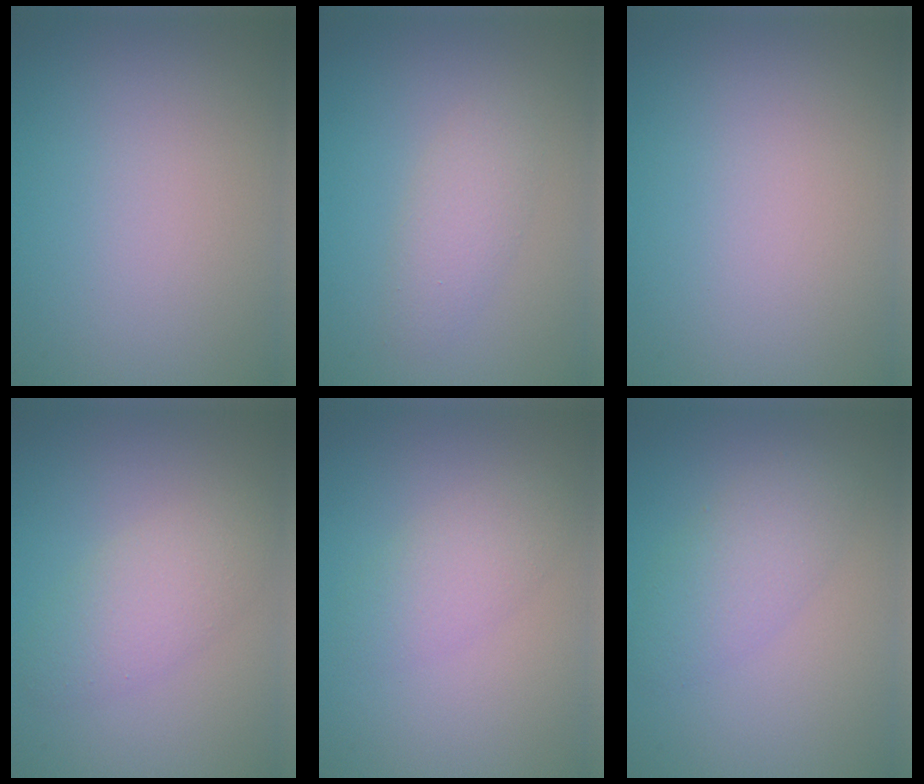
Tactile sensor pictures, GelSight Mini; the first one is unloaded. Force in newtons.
{"total": 2.3, "press": 2.3, "slide": 0.1}
{"total": 0.0}
{"total": 3.3, "press": 3.3, "slide": 0.2}
{"total": 2.4, "press": 2.4, "slide": 0.1}
{"total": 3.2, "press": 3.2, "slide": 0.0}